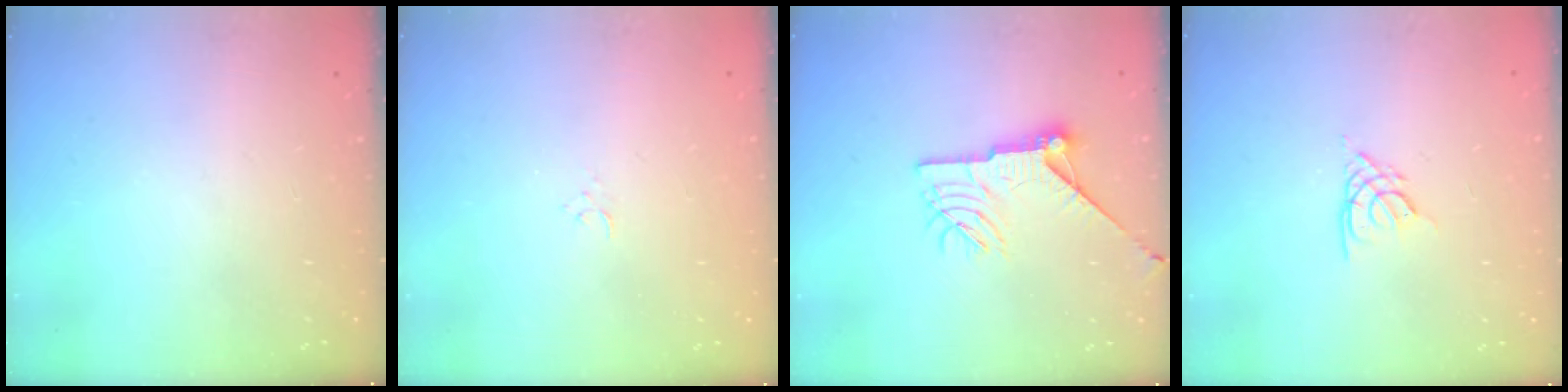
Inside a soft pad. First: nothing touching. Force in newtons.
{"total": 2.4, "press": 2.4, "slide": 0.3}
{"total": 12.8, "press": 12.8, "slide": 0.8}
{"total": 2.7, "press": 2.7, "slide": 0.4}